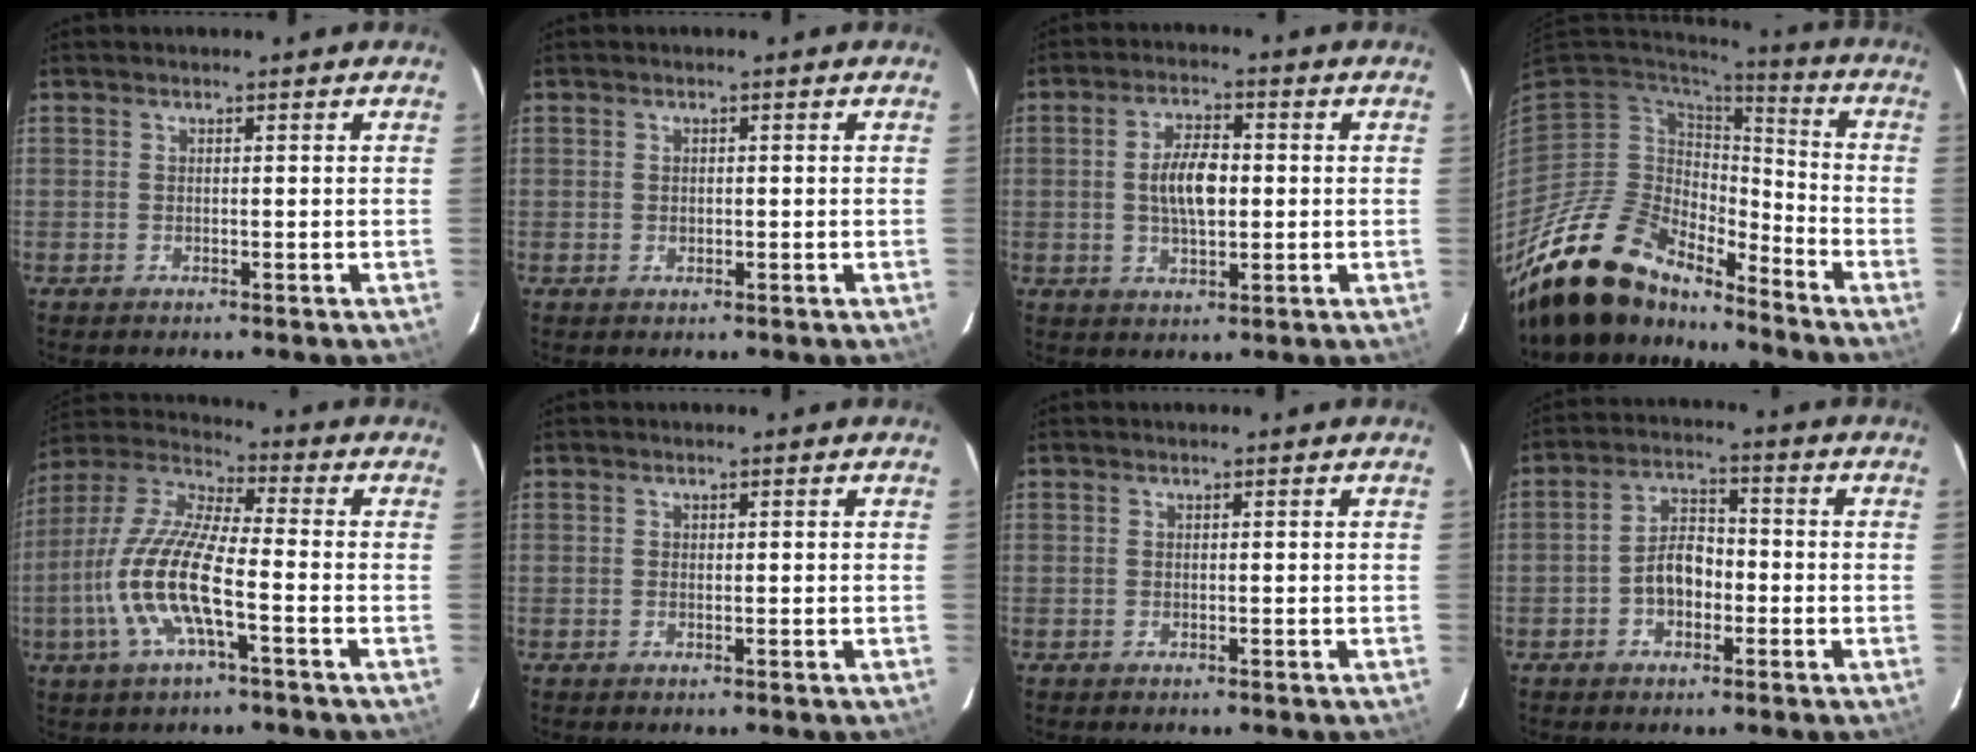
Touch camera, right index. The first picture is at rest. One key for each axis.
{"total": 0.9, "fx": 0.0, "fy": 0.8, "fz": 0.2, "tx": 0.000, "ty": 0.002, "tz": 0.002}
{"total": 7.4, "fx": 0.2, "fy": 3.4, "fz": 6.6, "tx": -0.123, "ty": 0.007, "tz": 0.006}
{"total": 19.2, "fx": -16.5, "fy": 6.6, "fz": 7.3, "tx": -0.147, "ty": -0.013, "tz": -0.295}
{"total": 14.6, "fx": -4.4, "fy": 3.3, "fz": 13.5, "tx": -0.284, "ty": -0.004, "tz": -0.091}
{"total": 0.0}
{"total": 0.0}
{"total": 5.8, "fx": -1.9, "fy": 3.7, "fz": 4.0, "tx": -0.073, "ty": 0.017, "tz": -0.028}